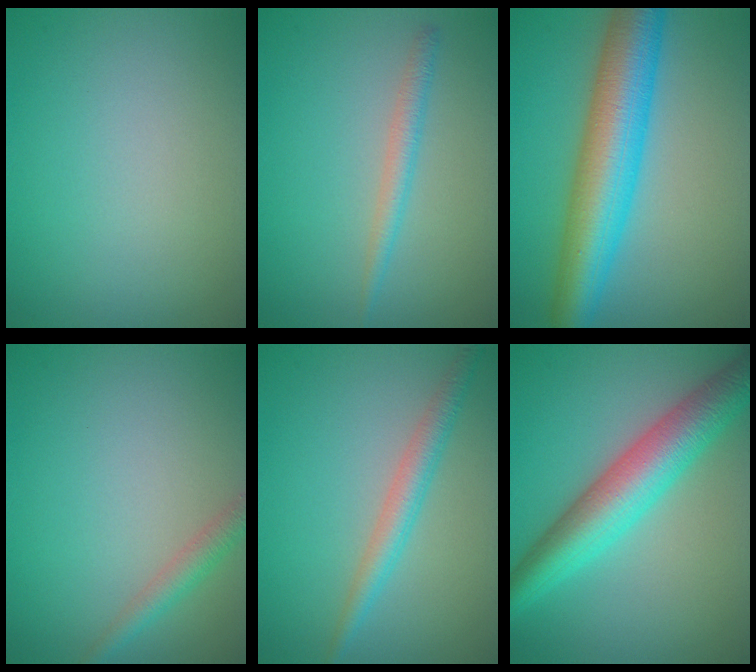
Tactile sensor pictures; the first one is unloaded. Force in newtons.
{"total": 1.8, "press": 1.8, "slide": 0.0}
{"total": 8.7, "press": 8.7, "slide": 0.2}
{"total": 2.0, "press": 2.0, "slide": 0.0}
{"total": 2.7, "press": 2.7, "slide": 0.1}
{"total": 7.2, "press": 7.2, "slide": 0.1}